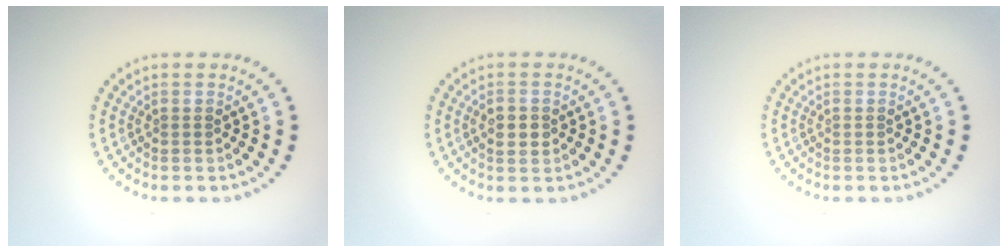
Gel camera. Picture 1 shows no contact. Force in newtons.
{"total": 1.8, "press": 1.8, "slide": 0.1}
{"total": 0.0}